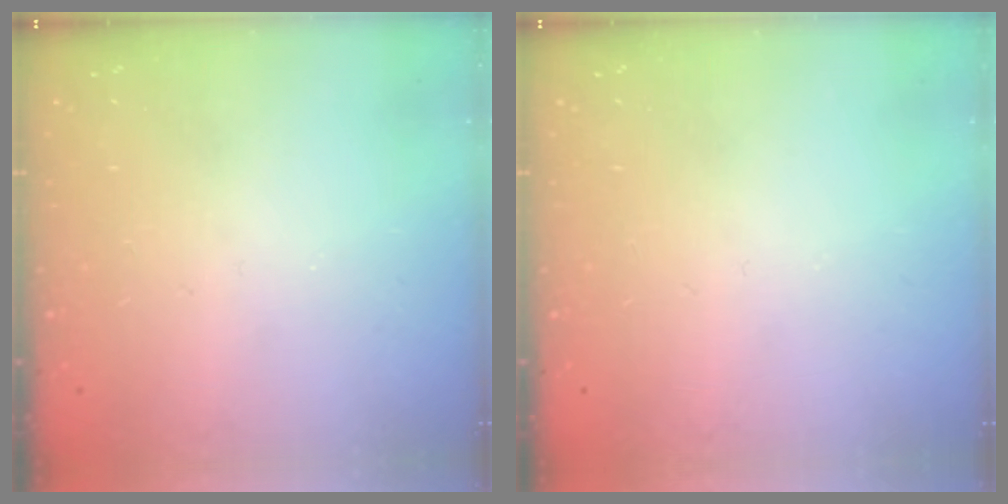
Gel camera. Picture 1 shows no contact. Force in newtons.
{"total": 0.0}